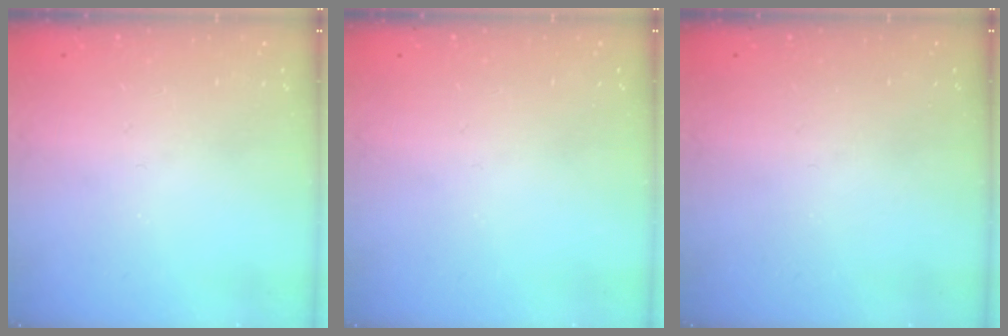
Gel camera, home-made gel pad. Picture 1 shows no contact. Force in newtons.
{"total": 0.0}
{"total": 0.0}